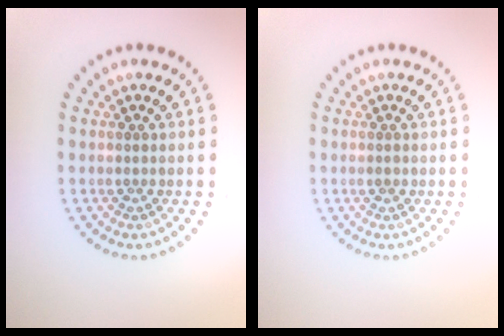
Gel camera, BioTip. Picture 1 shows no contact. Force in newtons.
{"total": 0.7, "press": 0.7, "slide": 0.1}